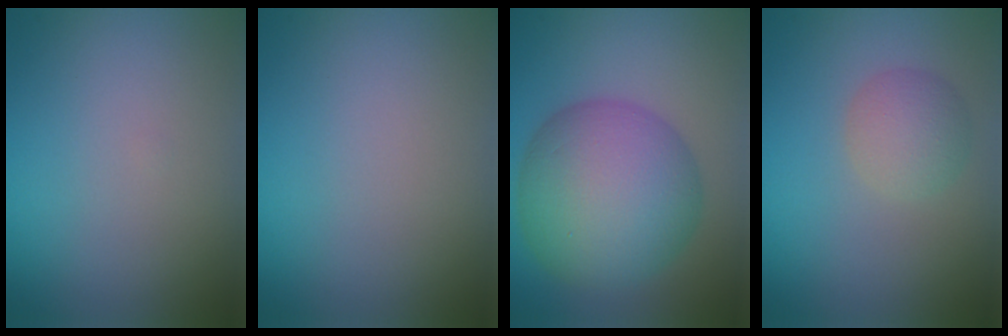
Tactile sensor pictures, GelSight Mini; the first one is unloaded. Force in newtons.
{"total": 0.0}
{"total": 11.7, "press": 11.7, "slide": 0.1}
{"total": 2.7, "press": 2.7, "slide": 0.2}